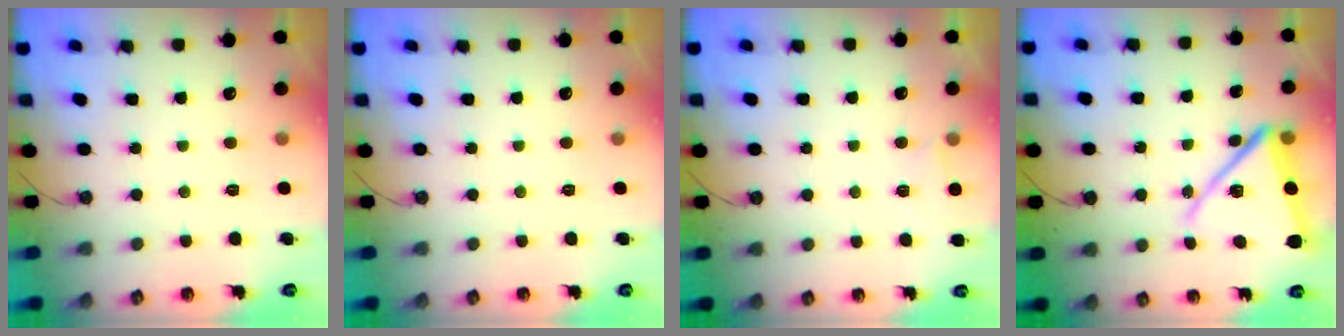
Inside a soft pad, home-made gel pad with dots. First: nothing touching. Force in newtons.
{"total": 0.0}
{"total": 1.7, "press": 1.6, "slide": 0.4}
{"total": 16.2, "press": 16.1, "slide": 1.3}